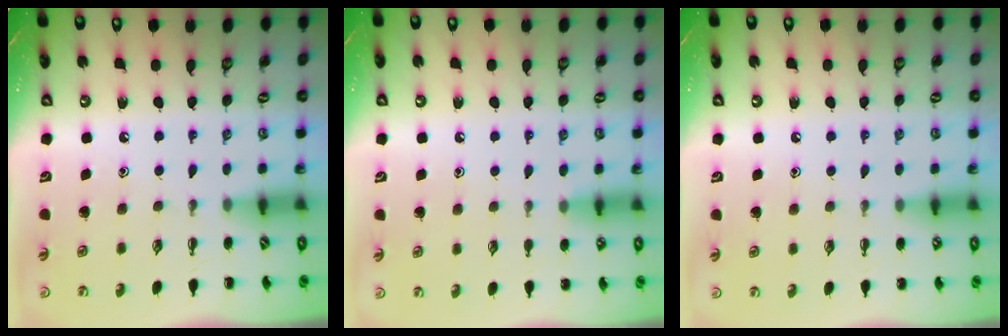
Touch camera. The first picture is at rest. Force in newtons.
{"total": 6.8, "press": 6.4, "slide": 2.3}
{"total": 3.7, "press": 3.5, "slide": 1.3}